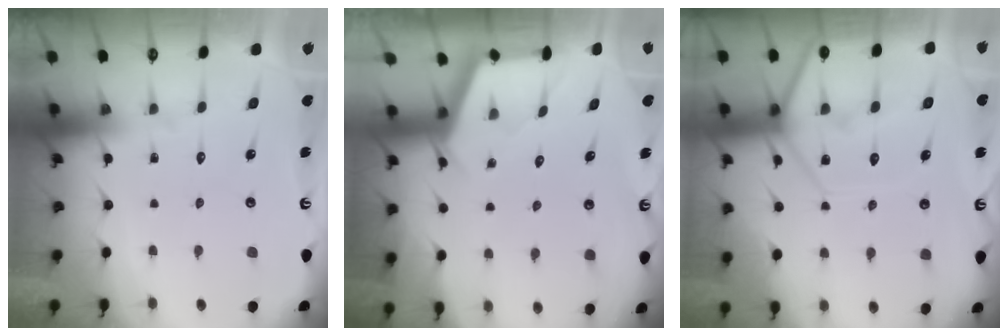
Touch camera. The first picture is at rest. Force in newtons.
{"total": 2.5, "press": 2.5, "slide": 0.3}
{"total": 10.3, "press": 10.2, "slide": 1.1}